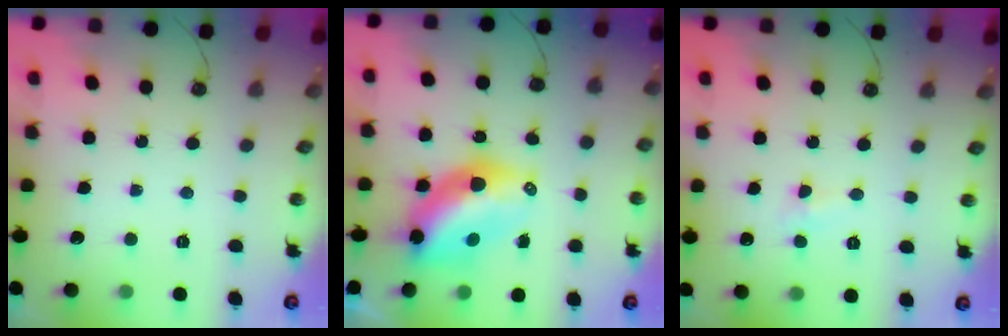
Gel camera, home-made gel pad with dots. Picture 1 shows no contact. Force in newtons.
{"total": 10.0, "press": 9.9, "slide": 0.9}
{"total": 2.4, "press": 2.3, "slide": 0.4}